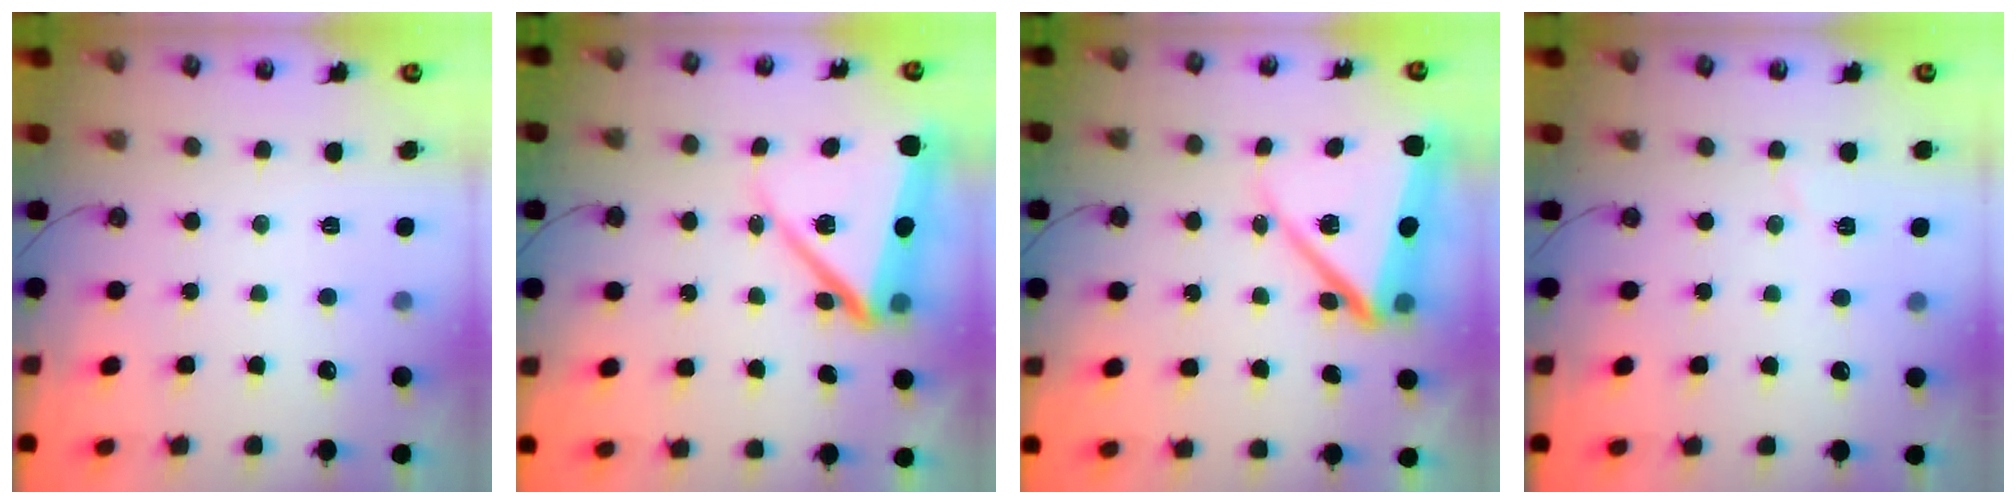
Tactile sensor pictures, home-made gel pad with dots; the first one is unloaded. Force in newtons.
{"total": 14.2, "press": 14.1, "slide": 1.3}
{"total": 14.2, "press": 14.1, "slide": 1.3}
{"total": 3.7, "press": 3.4, "slide": 1.4}